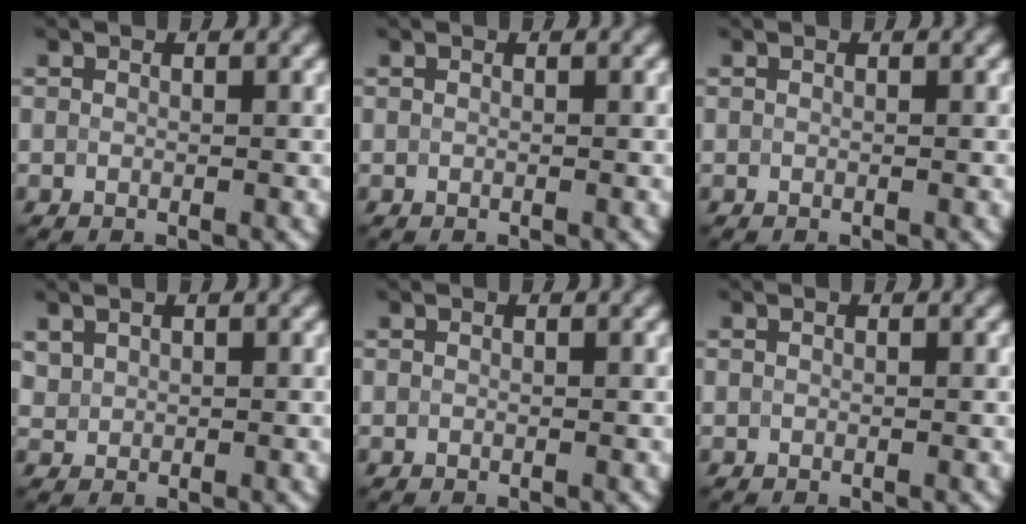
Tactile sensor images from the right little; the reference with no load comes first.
{"total": 0.0}
{"total": 0.0}
{"total": 0.8, "force": [0.6, 0.4, 0.1], "torque": [-0.004, -0.001, 0.017]}
{"total": 0.0}
{"total": 0.0}